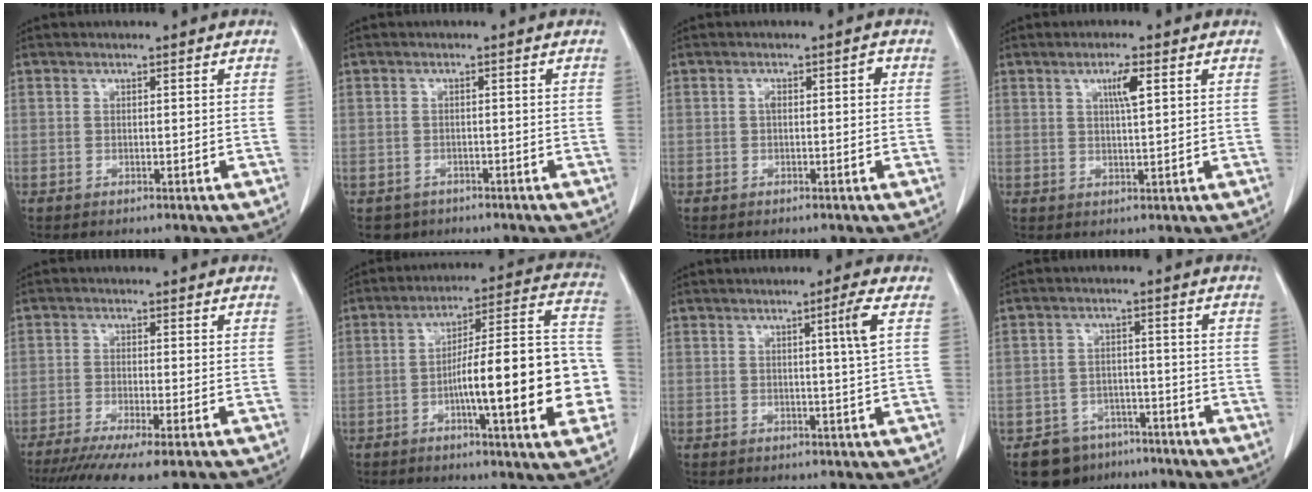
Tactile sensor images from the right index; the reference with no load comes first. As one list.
[{"total": 2.9, "force": [-1.7, 2.3, 0.0], "torque": [0.000, 0.007, -0.025]}, {"total": 1.6, "force": [0.2, 0.8, 1.4], "torque": [-0.024, 0.012, 0.004]}, {"total": 3.3, "force": [1.3, 0.2, 3.1], "torque": [-0.051, -0.001, 0.021]}, {"total": 10.8, "force": [-8.1, 0.9, 7.1], "torque": [-0.102, -0.023, -0.125]}, {"total": 20.3, "force": [-4.7, 2.5, 19.5], "torque": [-0.221, 0.033, -0.063]}, {"total": 3.3, "force": [1.0, -1.2, 3.0], "torque": [-0.050, -0.008, 0.018]}, {"total": 7.2, "force": [-5.3, 4.8, 1.2], "torque": [-0.008, 0.012, -0.076]}]